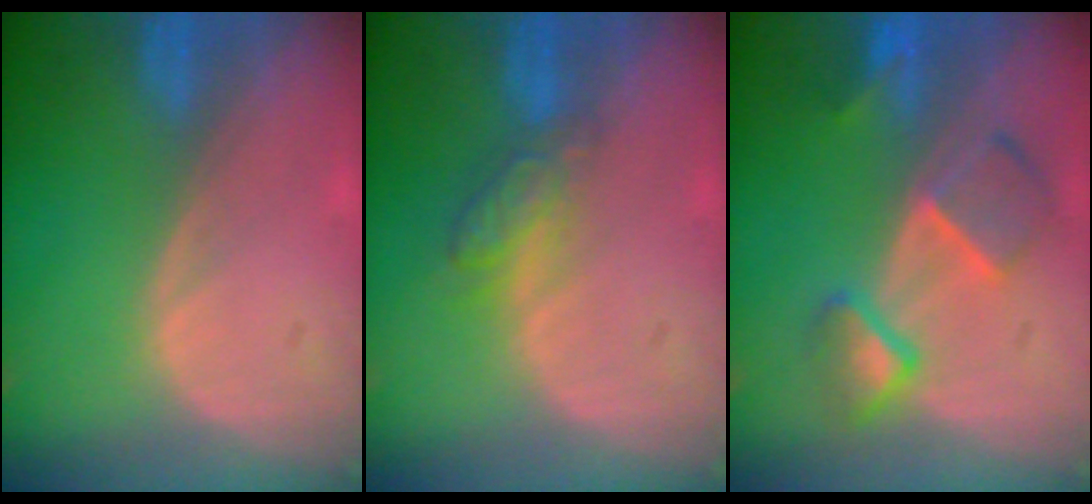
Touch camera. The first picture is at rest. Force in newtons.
{"total": 4.7, "press": 4.2, "slide": 2.1}
{"total": 7.3, "press": 6.6, "slide": 3.2}